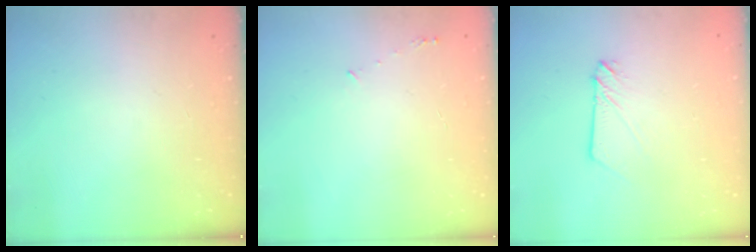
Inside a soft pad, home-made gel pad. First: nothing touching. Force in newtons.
{"total": 3.2, "press": 3.2, "slide": 0.2}
{"total": 2.9, "press": 2.9, "slide": 0.4}